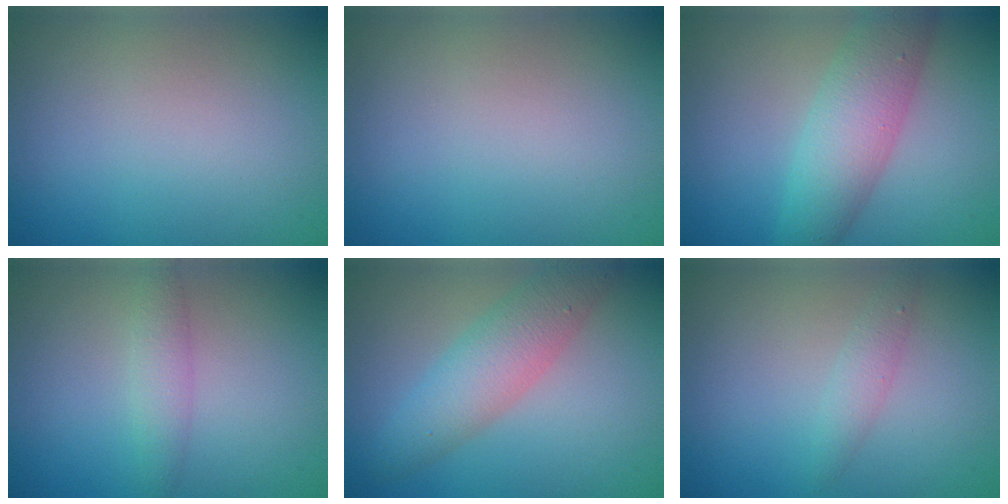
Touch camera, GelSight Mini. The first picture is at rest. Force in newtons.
{"total": 0.0}
{"total": 5.4, "press": 5.4, "slide": 0.1}
{"total": 1.9, "press": 1.9, "slide": 0.0}
{"total": 4.6, "press": 4.6, "slide": 0.0}
{"total": 1.4, "press": 1.4, "slide": 0.0}